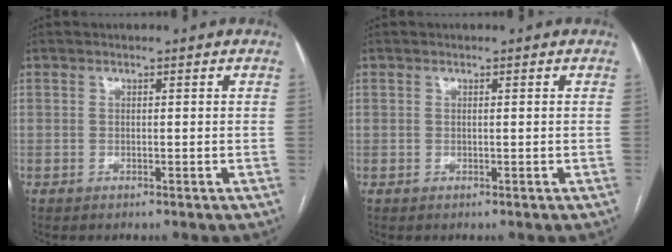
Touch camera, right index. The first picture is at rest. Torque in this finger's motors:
{"motor_torque": [-1.92, -0.22, -1.05, -0.21]}